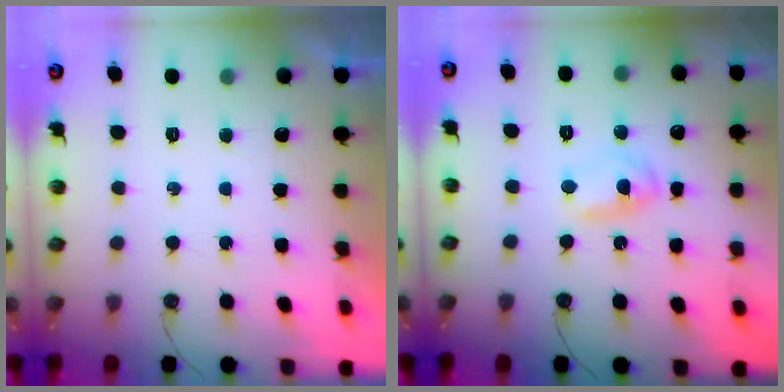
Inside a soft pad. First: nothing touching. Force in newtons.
{"total": 4.1, "press": 4.1, "slide": 0.2}